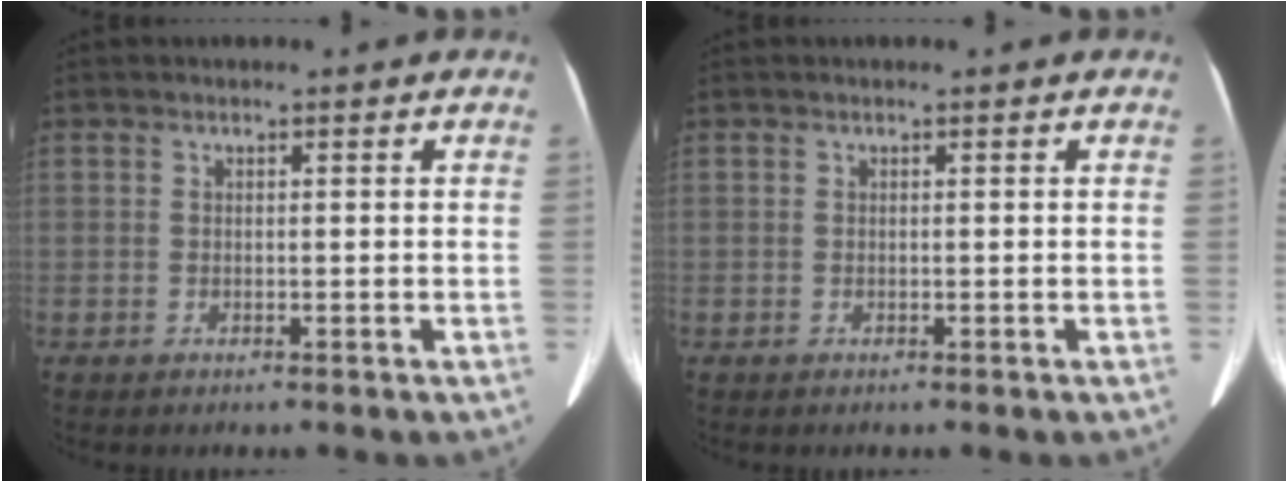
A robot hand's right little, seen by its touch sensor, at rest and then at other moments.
{"total": 0.0}